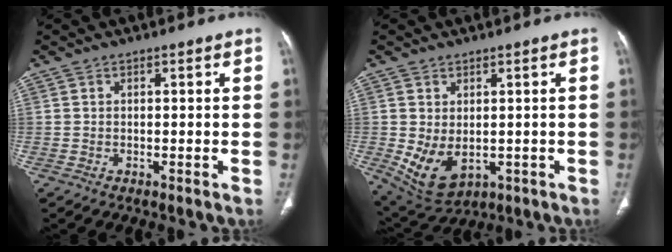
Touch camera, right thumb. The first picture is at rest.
{"total": 8.3, "force": [-1.0, 5.5, 6.1], "torque": [-0.104, -0.007, 0.010]}